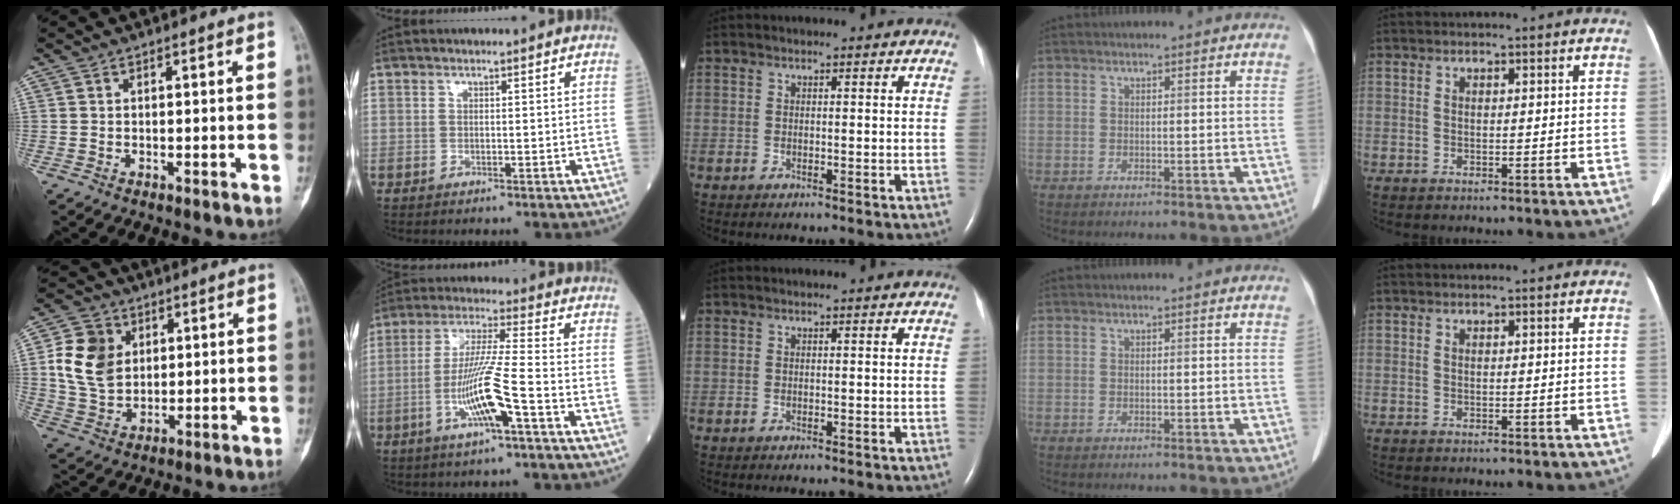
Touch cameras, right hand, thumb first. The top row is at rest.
{"thumb": {"total": 11.4, "force": [2.6, 8.9, 6.6], "torque": [-0.101, -0.002, 0.054]}, "index": {"total": 11.0, "force": [-3.9, -0.1, 10.3], "torque": [-0.202, -0.003, -0.075]}}